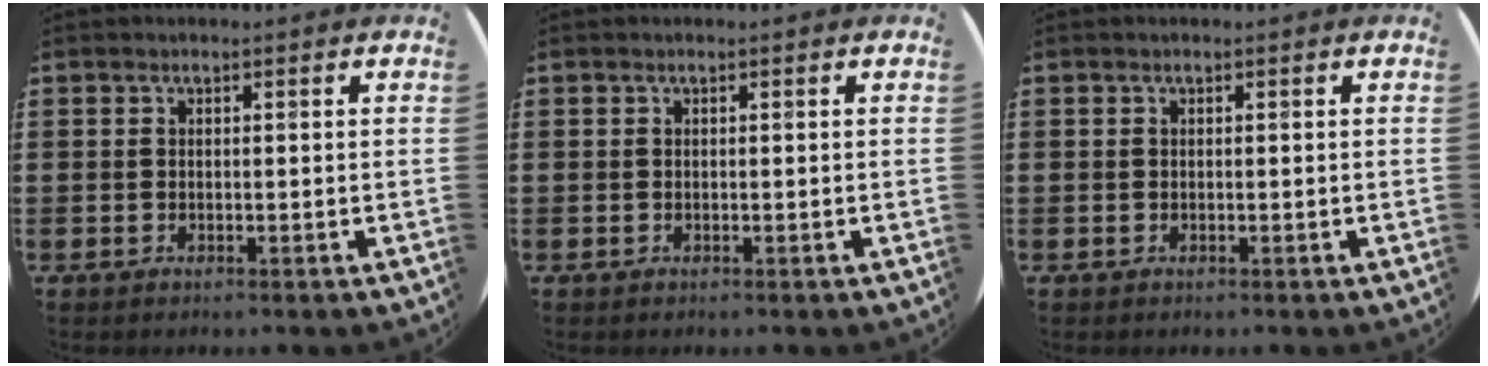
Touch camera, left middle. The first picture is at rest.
{"total": 0.0}
{"total": 0.0}